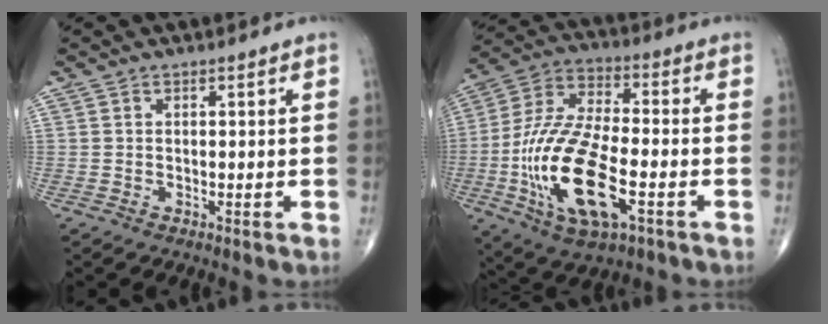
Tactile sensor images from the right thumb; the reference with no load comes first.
{"total": 20.5, "force": [-5.8, 8.6, 17.7], "torque": [-0.360, 0.017, -0.100]}